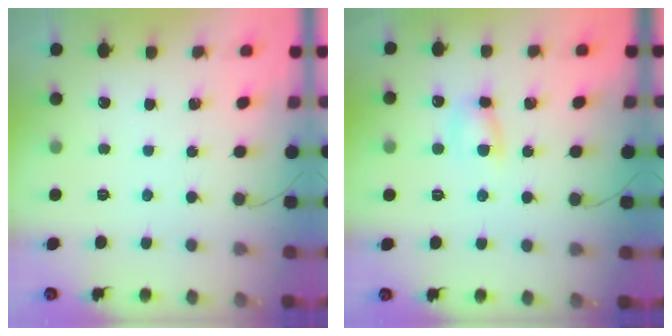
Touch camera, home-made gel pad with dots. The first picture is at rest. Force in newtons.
{"total": 5.6, "press": 5.5, "slide": 0.7}